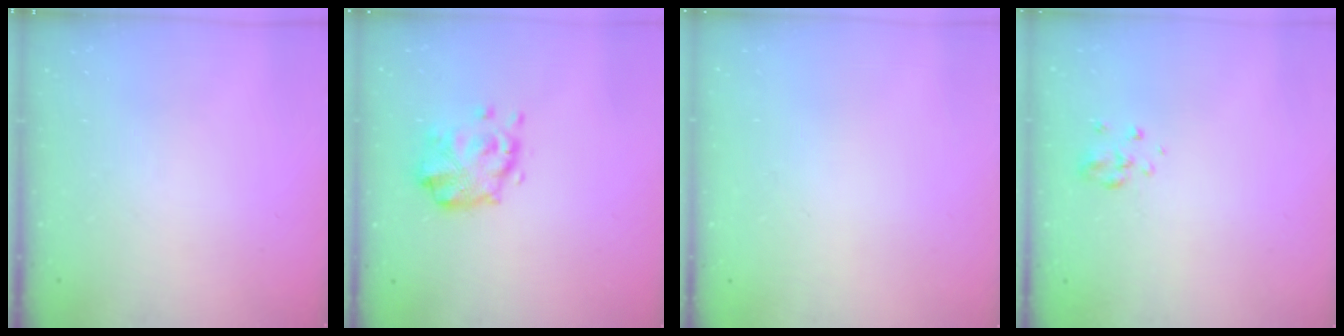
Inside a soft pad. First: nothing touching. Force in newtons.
{"total": 6.5, "press": 6.5, "slide": 0.4}
{"total": 1.8, "press": 1.8, "slide": 0.2}
{"total": 3.5, "press": 3.3, "slide": 1.1}